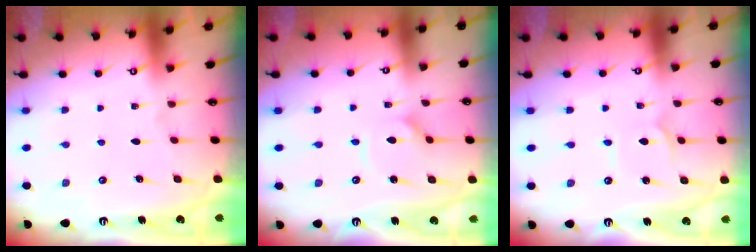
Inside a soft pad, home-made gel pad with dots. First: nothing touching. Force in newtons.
{"total": 3.1, "press": 3.1, "slide": 0.3}
{"total": 1.4, "press": 1.3, "slide": 0.1}